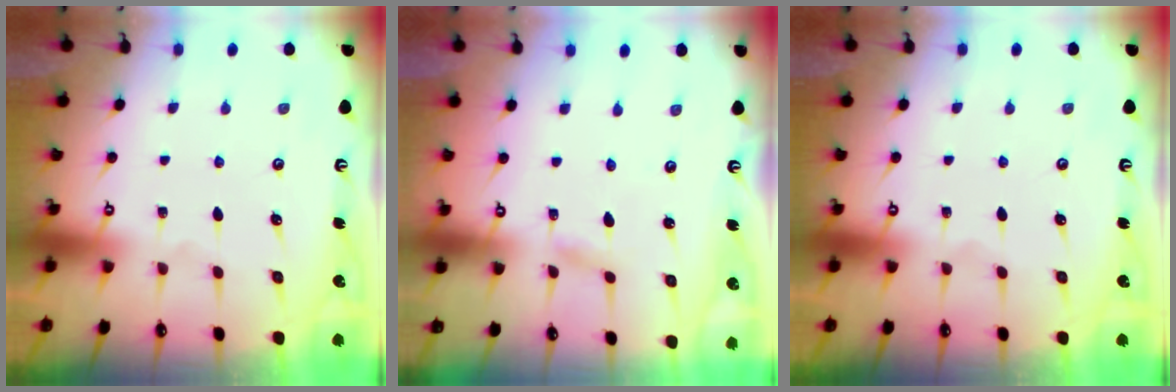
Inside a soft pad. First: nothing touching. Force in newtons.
{"total": 1.5, "press": 1.5, "slide": 0.1}
{"total": 0.0}